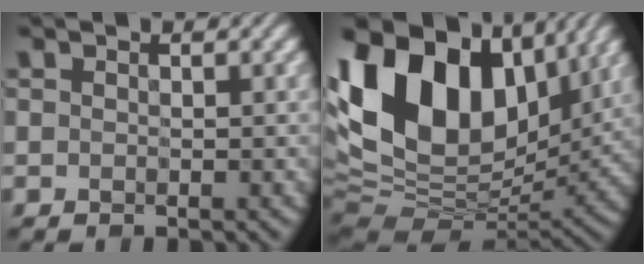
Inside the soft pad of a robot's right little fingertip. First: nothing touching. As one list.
[{"total": 16.7, "force": [4.9, 11.1, 11.6], "torque": [-0.228, 0.027, 0.073]}]